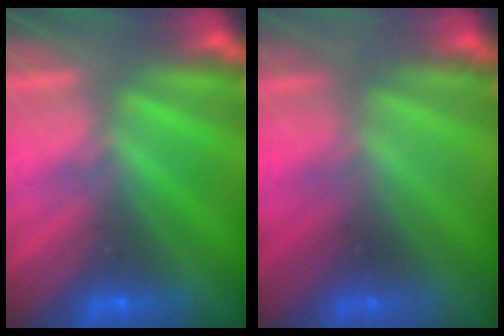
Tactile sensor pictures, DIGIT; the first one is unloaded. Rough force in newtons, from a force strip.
{"total": 2.2}